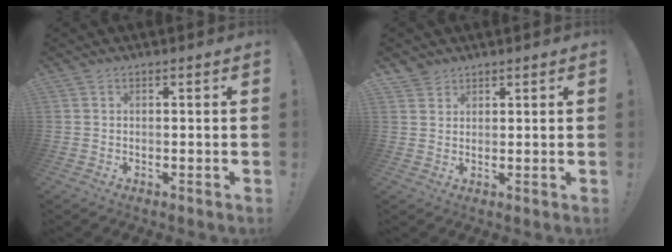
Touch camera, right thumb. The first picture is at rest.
{"total": 2.8, "force": [2.4, 1.4, 0.3], "torque": [-0.001, -0.015, 0.044]}